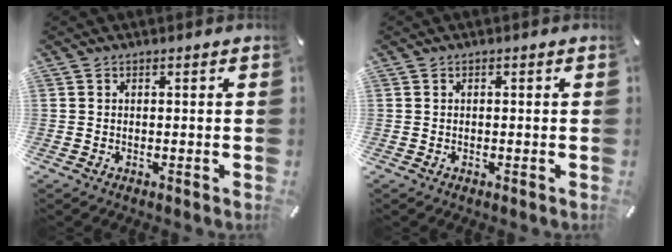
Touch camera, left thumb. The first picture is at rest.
{"total": 0.0}